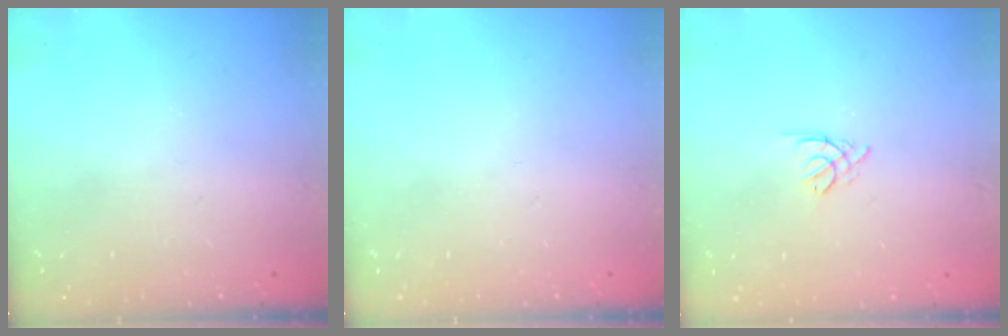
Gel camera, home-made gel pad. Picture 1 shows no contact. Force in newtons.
{"total": 0.0}
{"total": 3.0, "press": 2.9, "slide": 0.7}